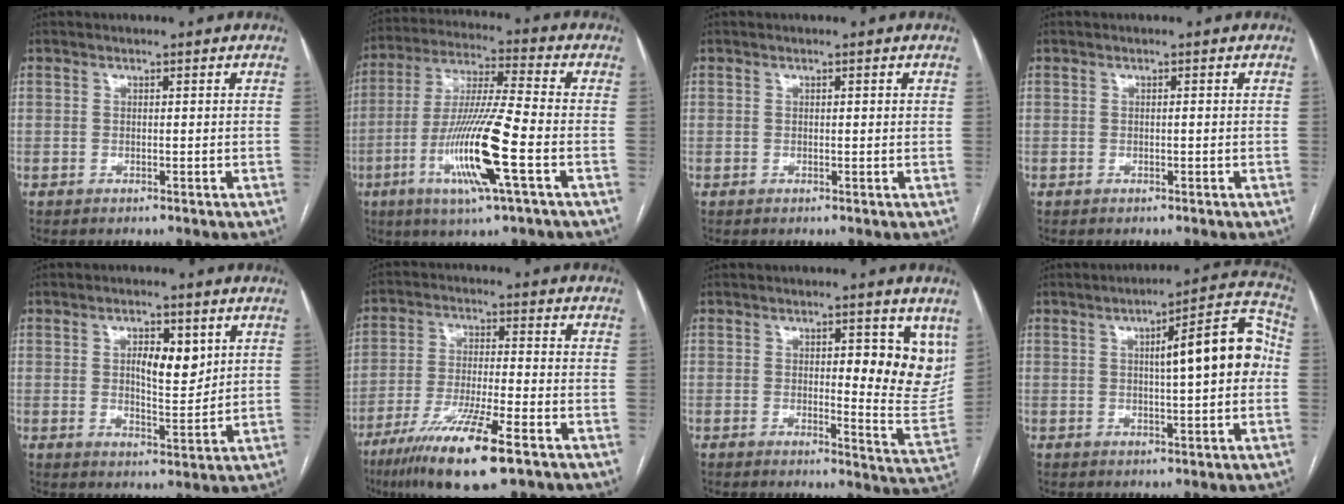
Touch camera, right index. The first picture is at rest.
{"total": 15.1, "force": [-5.0, 0.1, 14.3], "torque": [-0.291, -0.015, -0.094]}
{"total": 0.6, "force": [0.2, 0.1, 0.5], "torque": [-0.010, 0.001, 0.002]}
{"total": 0.0}
{"total": 4.5, "force": [1.9, 2.1, 3.5], "torque": [-0.051, -0.007, 0.032]}
{"total": 13.5, "force": [-8.0, 1.0, 10.9], "torque": [-0.209, -0.033, -0.140]}
{"total": 10.4, "force": [4.1, 3.1, 9.1], "torque": [-0.092, -0.021, 0.050]}
{"total": 11.9, "force": [1.1, 2.3, 11.7], "torque": [-0.154, 0.038, 0.013]}